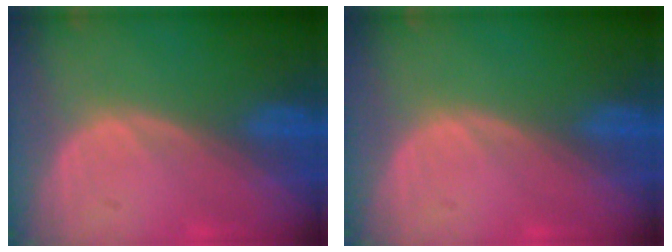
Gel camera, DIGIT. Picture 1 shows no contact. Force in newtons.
{"total": 0.0}